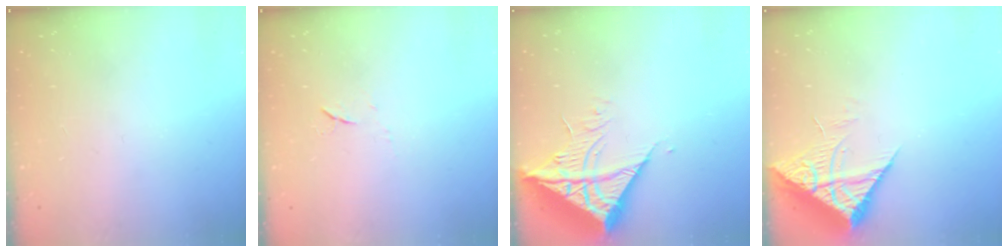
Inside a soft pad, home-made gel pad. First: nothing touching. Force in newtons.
{"total": 4.6, "press": 4.6, "slide": 0.7}
{"total": 11.2, "press": 11.1, "slide": 1.4}
{"total": 7.7, "press": 7.6, "slide": 0.8}